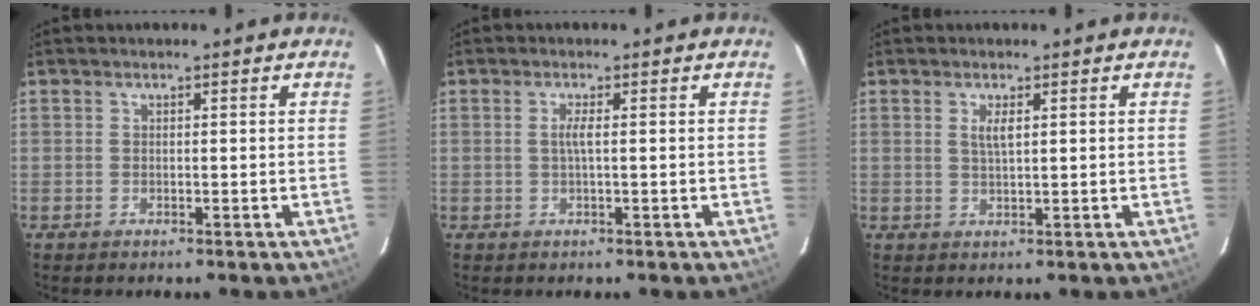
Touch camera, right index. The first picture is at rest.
{"total": 1.5, "force": [-0.1, -0.2, 1.5], "torque": [-0.029, 0.000, -0.003]}
{"total": 2.2, "force": [0.7, 0.4, 2.0], "torque": [-0.038, 0.000, 0.012]}